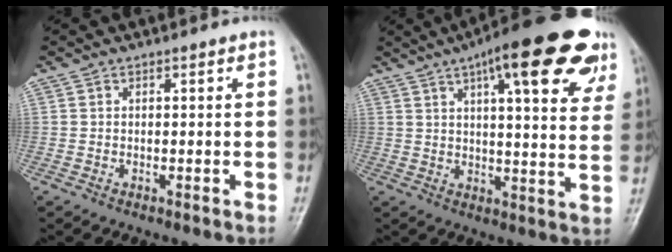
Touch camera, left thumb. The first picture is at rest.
{"total": 22.3, "force": [12.3, 6.0, 17.6], "torque": [-0.221, -0.017, 0.156]}